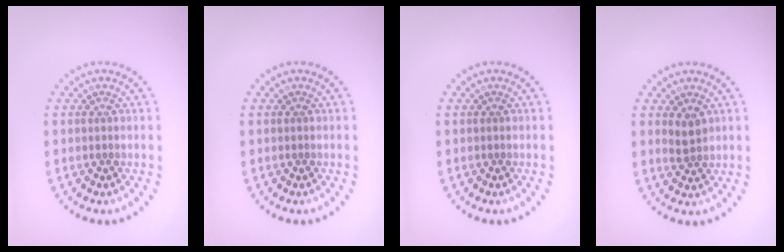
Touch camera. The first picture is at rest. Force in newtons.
{"total": 0.0}
{"total": 0.0}
{"total": 1.4, "press": 1.4, "slide": 0.4}